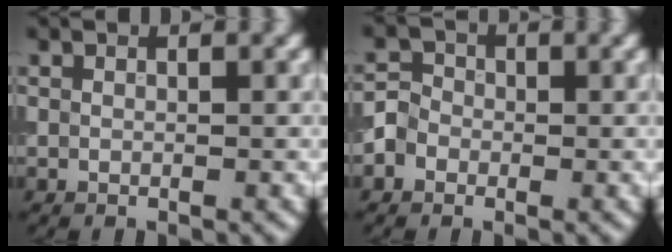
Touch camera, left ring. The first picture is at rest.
{"total": 2.8, "force": [-0.9, 2.5, 0.9], "torque": [-0.002, 0.012, -0.030]}